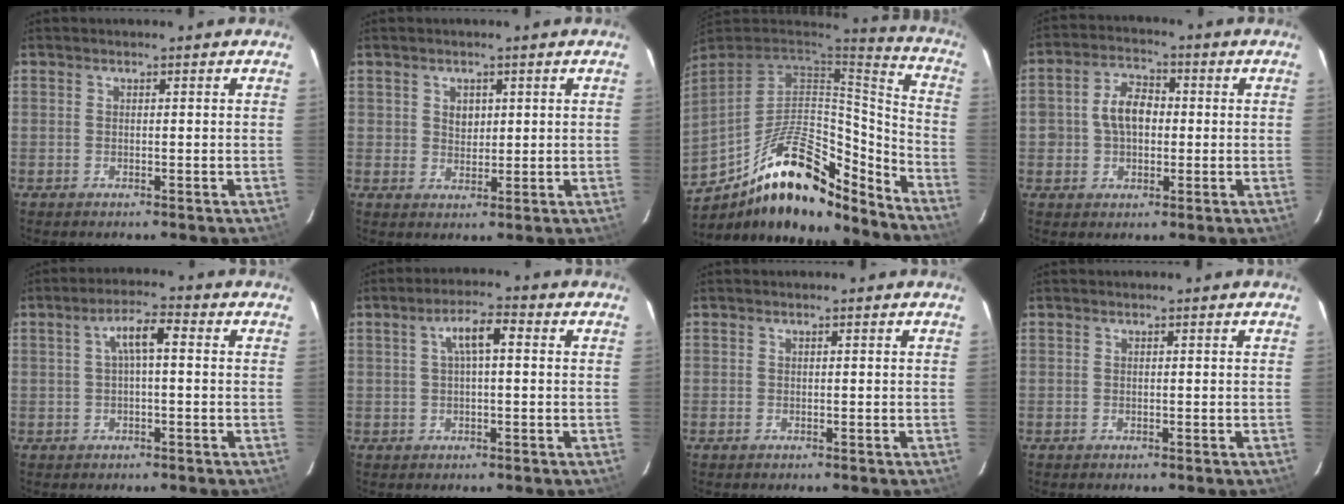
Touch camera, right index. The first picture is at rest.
{"total": 2.9, "force": [1.0, 2.5, 1.1], "torque": [-0.014, 0.005, 0.018]}
{"total": 23.4, "force": [-15.8, 9.1, 14.7], "torque": [-0.263, 0.010, -0.248]}
{"total": 7.1, "force": [0.0, 5.2, 4.8], "torque": [-0.092, 0.023, 0.004]}
{"total": 4.6, "force": [0.4, 1.2, 4.4], "torque": [-0.082, 0.015, 0.011]}
{"total": 5.0, "force": [0.9, 1.4, 4.7], "torque": [-0.086, 0.014, 0.019]}
{"total": 0.0}
{"total": 0.0}